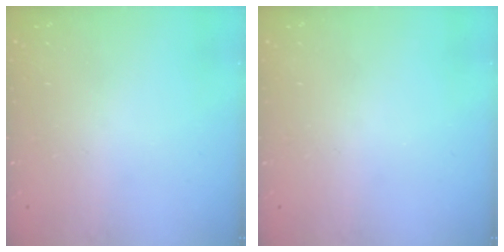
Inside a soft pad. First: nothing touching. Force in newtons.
{"total": 0.0}